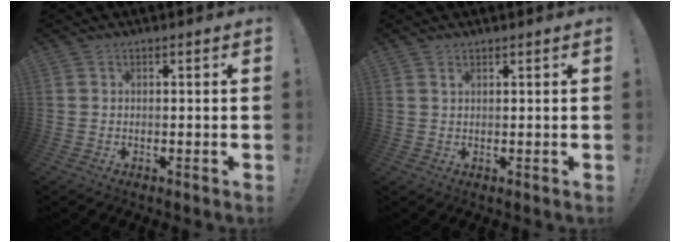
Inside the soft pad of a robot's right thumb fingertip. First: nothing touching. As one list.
[{"total": 1.0, "force": [0.6, 0.3, 0.7], "torque": [-0.014, 0.001, 0.011]}]